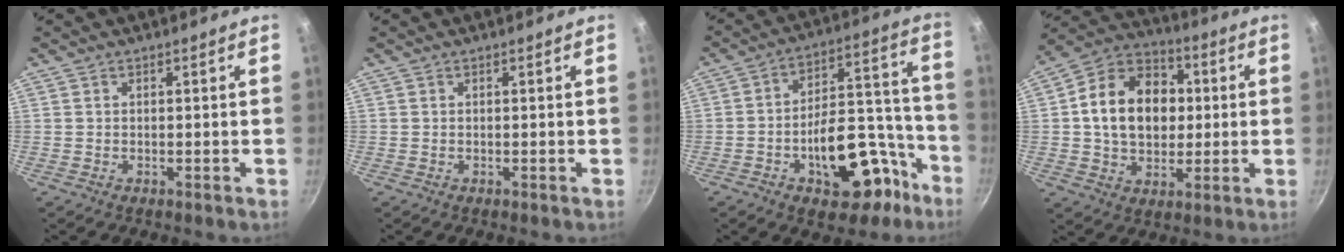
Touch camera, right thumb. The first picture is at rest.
{"total": 0.0}
{"total": 21.2, "force": [-10.0, 11.6, 14.6], "torque": [-0.149, 0.089, -0.132]}
{"total": 17.4, "force": [1.6, 13.2, 11.2], "torque": [-0.154, 0.023, 0.018]}